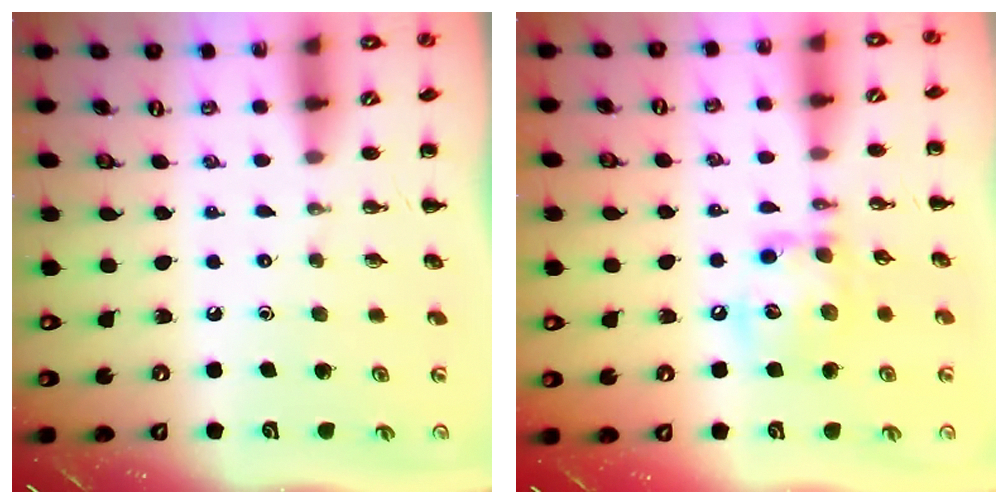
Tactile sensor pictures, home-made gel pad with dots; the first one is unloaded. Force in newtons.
{"total": 13.2, "press": 13.1, "slide": 1.3}